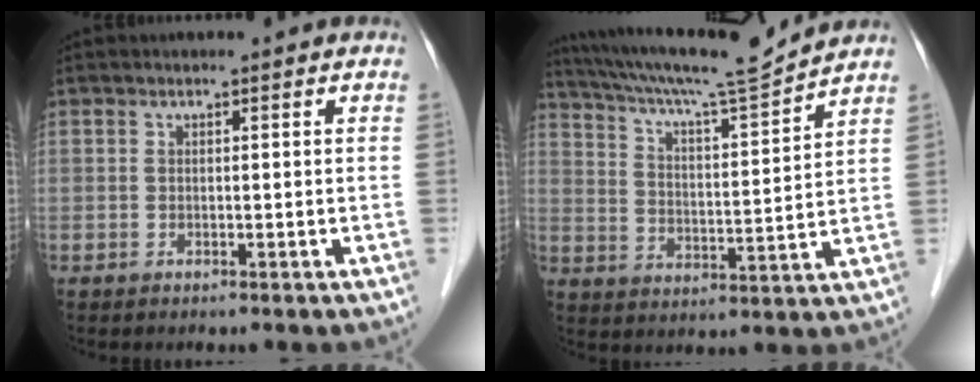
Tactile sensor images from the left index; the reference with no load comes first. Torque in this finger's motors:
{"motor_torque": [0.05, -0.15, 0.34, 0.12]}